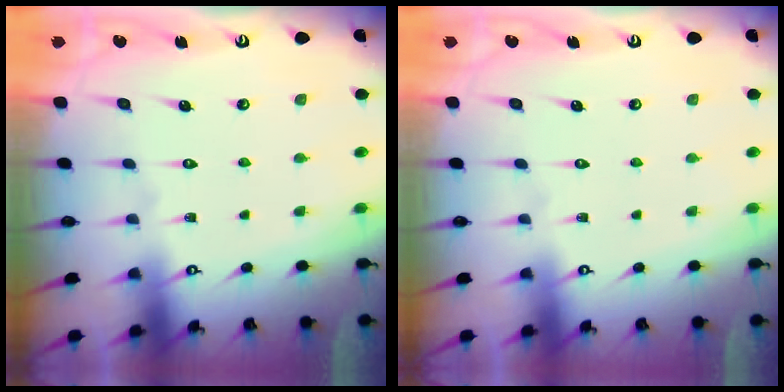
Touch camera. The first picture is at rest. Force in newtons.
{"total": 0.0}